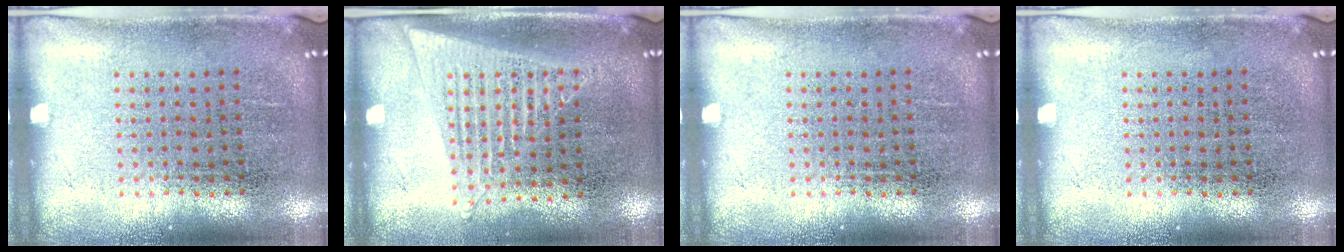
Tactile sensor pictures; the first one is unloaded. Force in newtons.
{"total": 1.4, "press": 1.3, "slide": 0.5}
{"total": 0.0}
{"total": 0.0}